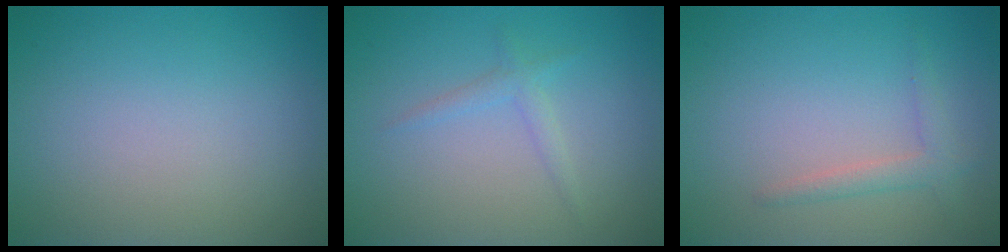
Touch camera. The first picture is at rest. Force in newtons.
{"total": 1.3, "press": 1.3, "slide": 0.1}
{"total": 1.6, "press": 1.6, "slide": 0.0}